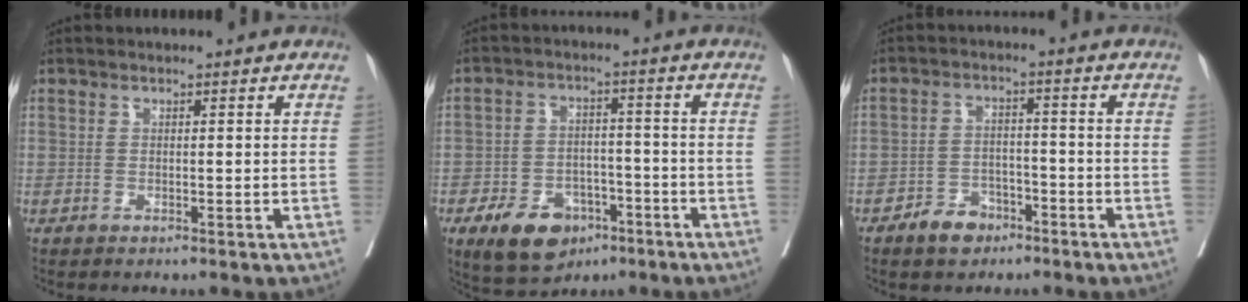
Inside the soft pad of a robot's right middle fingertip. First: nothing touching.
{"total": 9.5, "force": [-5.4, 5.8, 5.2], "torque": [-0.087, 0.002, -0.082]}
{"total": 4.9, "force": [-3.4, 2.9, 1.9], "torque": [-0.032, 0.007, -0.055]}